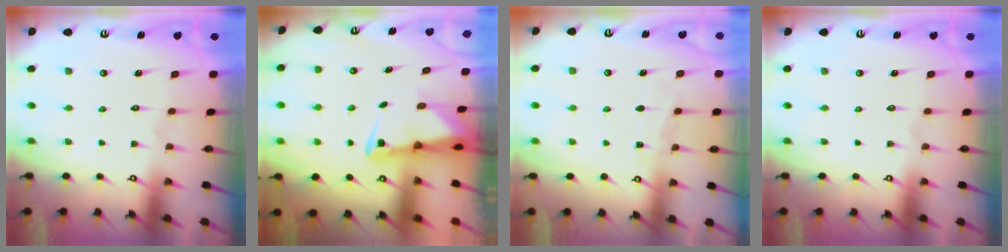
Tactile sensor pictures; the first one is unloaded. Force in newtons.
{"total": 2.3, "press": 2.3, "slide": 0.4}
{"total": 4.7, "press": 4.7, "slide": 0.6}
{"total": 0.0}